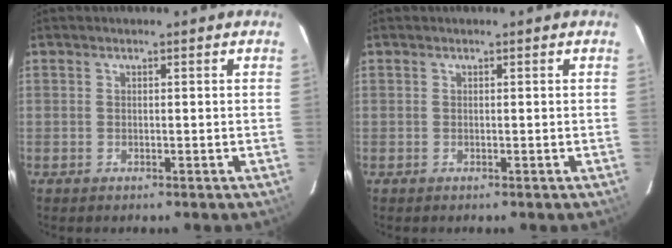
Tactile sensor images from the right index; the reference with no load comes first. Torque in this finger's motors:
{"motor_torque": [0.00, 0.00, 0.00, 0.00]}